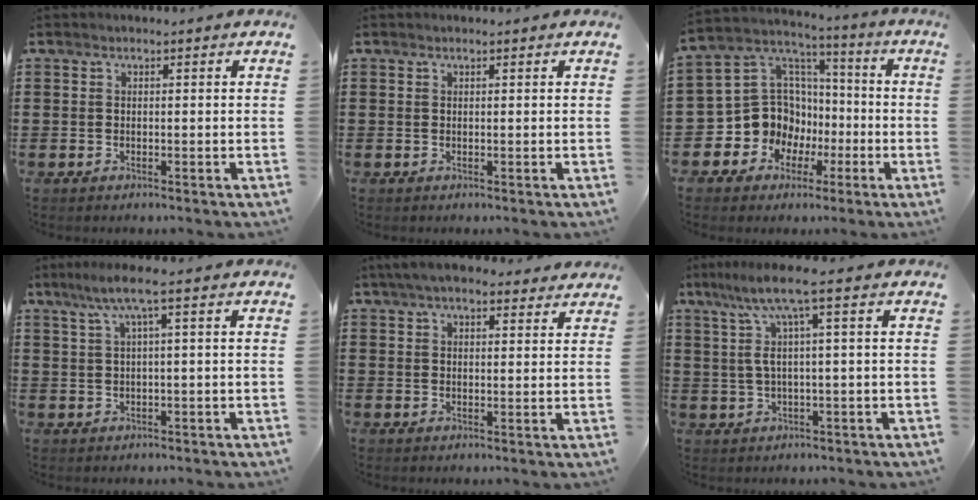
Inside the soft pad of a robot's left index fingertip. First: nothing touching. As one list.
[{"total": 0.0}, {"total": 11.6, "force": [-3.0, 10.7, 3.5], "torque": [-0.117, 0.001, -0.046]}, {"total": 4.8, "force": [1.2, 0.3, 4.6], "torque": [-0.093, 0.003, 0.016]}, {"total": 5.0, "force": [4.1, 1.5, 2.4], "torque": [-0.058, 0.000, 0.076]}, {"total": 7.2, "force": [1.9, 0.5, 6.9], "torque": [-0.161, -0.005, 0.017]}]